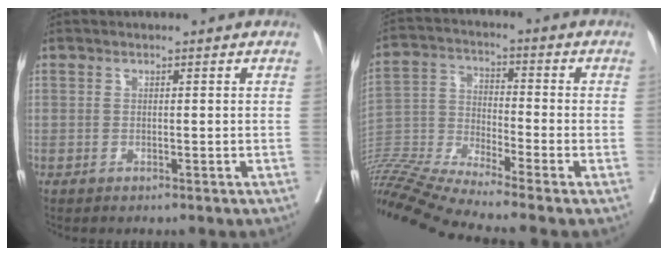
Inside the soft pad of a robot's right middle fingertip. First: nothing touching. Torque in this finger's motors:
{"motor_torque": [-0.02, -1.38, 0.37, 0.21]}